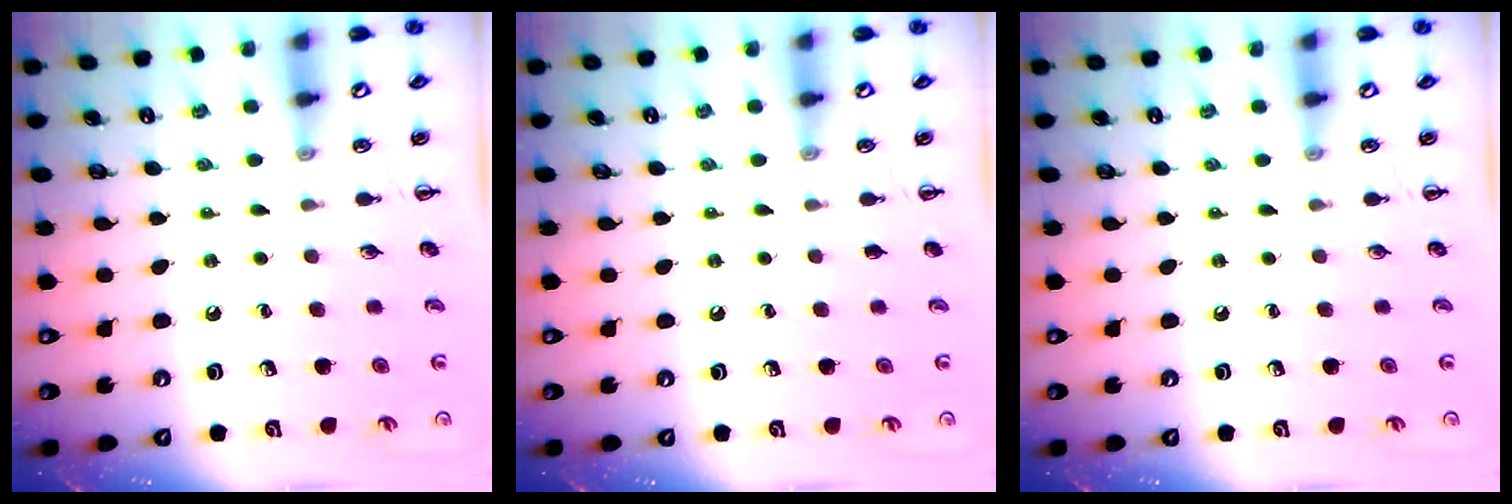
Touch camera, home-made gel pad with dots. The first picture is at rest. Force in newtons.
{"total": 0.0}
{"total": 0.0}